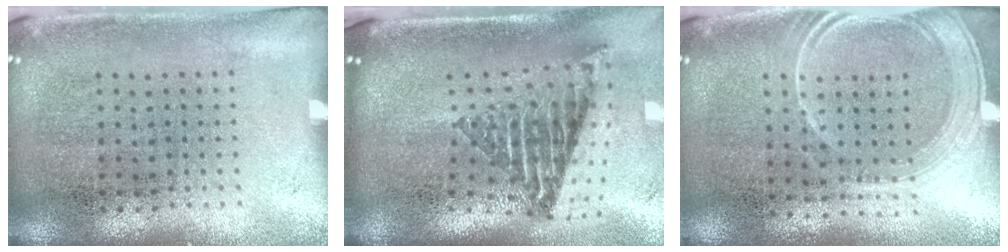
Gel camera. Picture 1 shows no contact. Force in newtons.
{"total": 2.6, "press": 1.7, "slide": 1.9}
{"total": 1.6, "press": 1.4, "slide": 0.8}